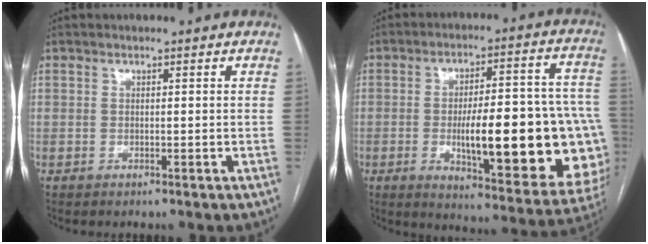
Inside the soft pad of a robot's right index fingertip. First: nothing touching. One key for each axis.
{"total": 26.2, "fx": -4.3, "fy": 6.4, "fz": 25.1, "tx": -0.267, "ty": 0.015, "tz": -0.040}